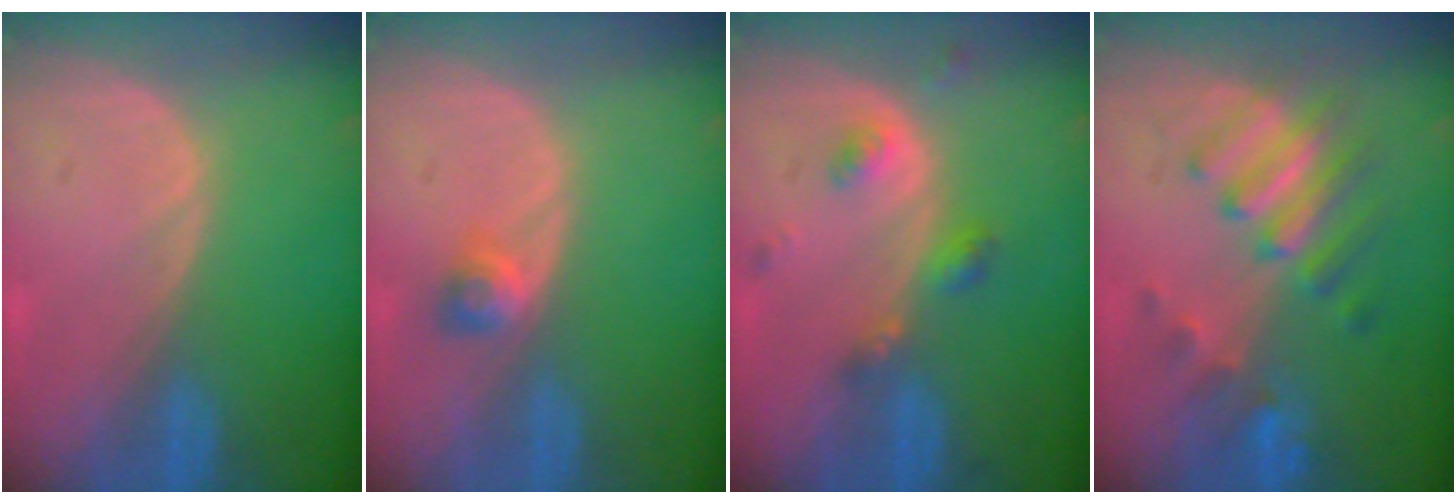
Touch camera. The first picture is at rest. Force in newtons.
{"total": 2.6, "press": 2.2, "slide": 1.4}
{"total": 4.6, "press": 4.1, "slide": 2.0}
{"total": 7.5, "press": 7.2, "slide": 2.0}